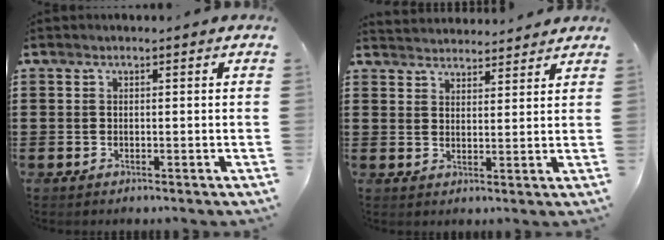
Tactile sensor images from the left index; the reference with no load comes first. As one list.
[{"total": 3.1, "force": [3.1, 0.2, -0.3], "torque": [-0.003, -0.012, 0.059]}]